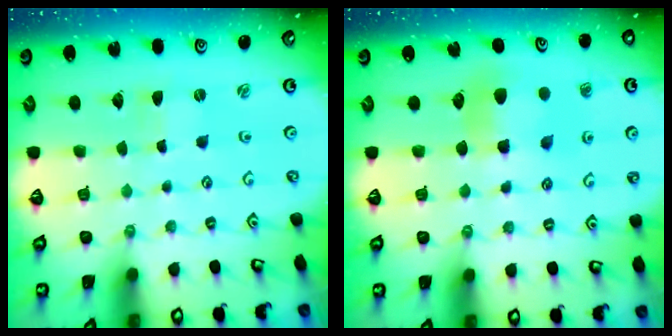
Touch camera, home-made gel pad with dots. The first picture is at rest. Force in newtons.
{"total": 7.5, "press": 7.5, "slide": 0.3}